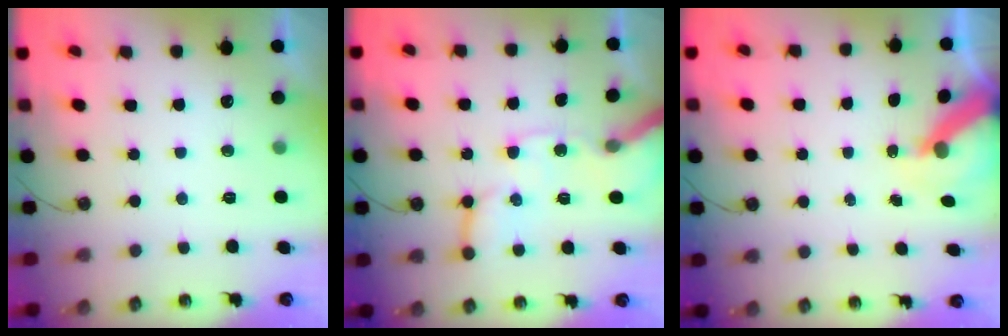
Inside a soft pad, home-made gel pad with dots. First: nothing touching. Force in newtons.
{"total": 12.6, "press": 12.5, "slide": 1.7}
{"total": 7.1, "press": 7.1, "slide": 0.9}